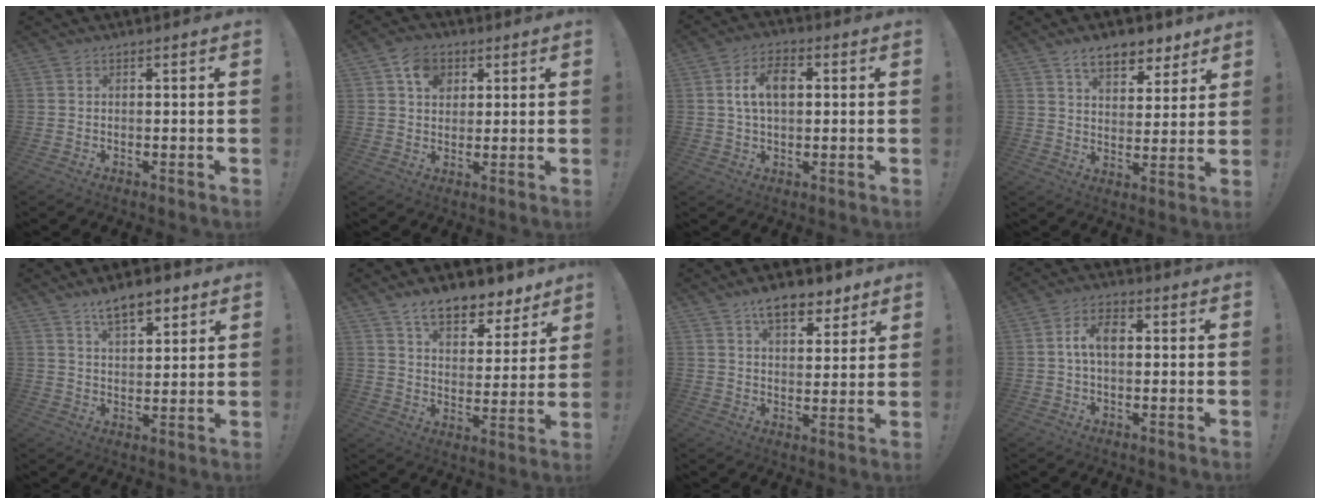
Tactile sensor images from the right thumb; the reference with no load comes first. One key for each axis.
{"total": 7.7, "fx": 3.4, "fy": 6.0, "fz": 3.5, "tx": -0.053, "ty": -0.003, "tz": 0.063}
{"total": 9.1, "fx": 1.8, "fy": 5.4, "fz": 7.1, "tx": -0.108, "ty": 0.009, "tz": 0.031}
{"total": 10.1, "fx": 6.9, "fy": 5.2, "fz": 5.1, "tx": -0.071, "ty": -0.036, "tz": 0.125}
{"total": 8.9, "fx": 6.0, "fy": 3.9, "fz": 5.4, "tx": -0.083, "ty": -0.024, "tz": 0.107}
{"total": 11.4, "fx": 8.6, "fy": 5.2, "fz": 5.3, "tx": -0.087, "ty": -0.057, "tz": 0.155}
{"total": 9.7, "fx": 6.7, "fy": 4.7, "fz": 5.2, "tx": -0.068, "ty": -0.035, "tz": 0.121}
{"total": 6.9, "fx": 0.7, "fy": 3.9, "fz": 5.6, "tx": -0.094, "ty": 0.013, "tz": 0.012}